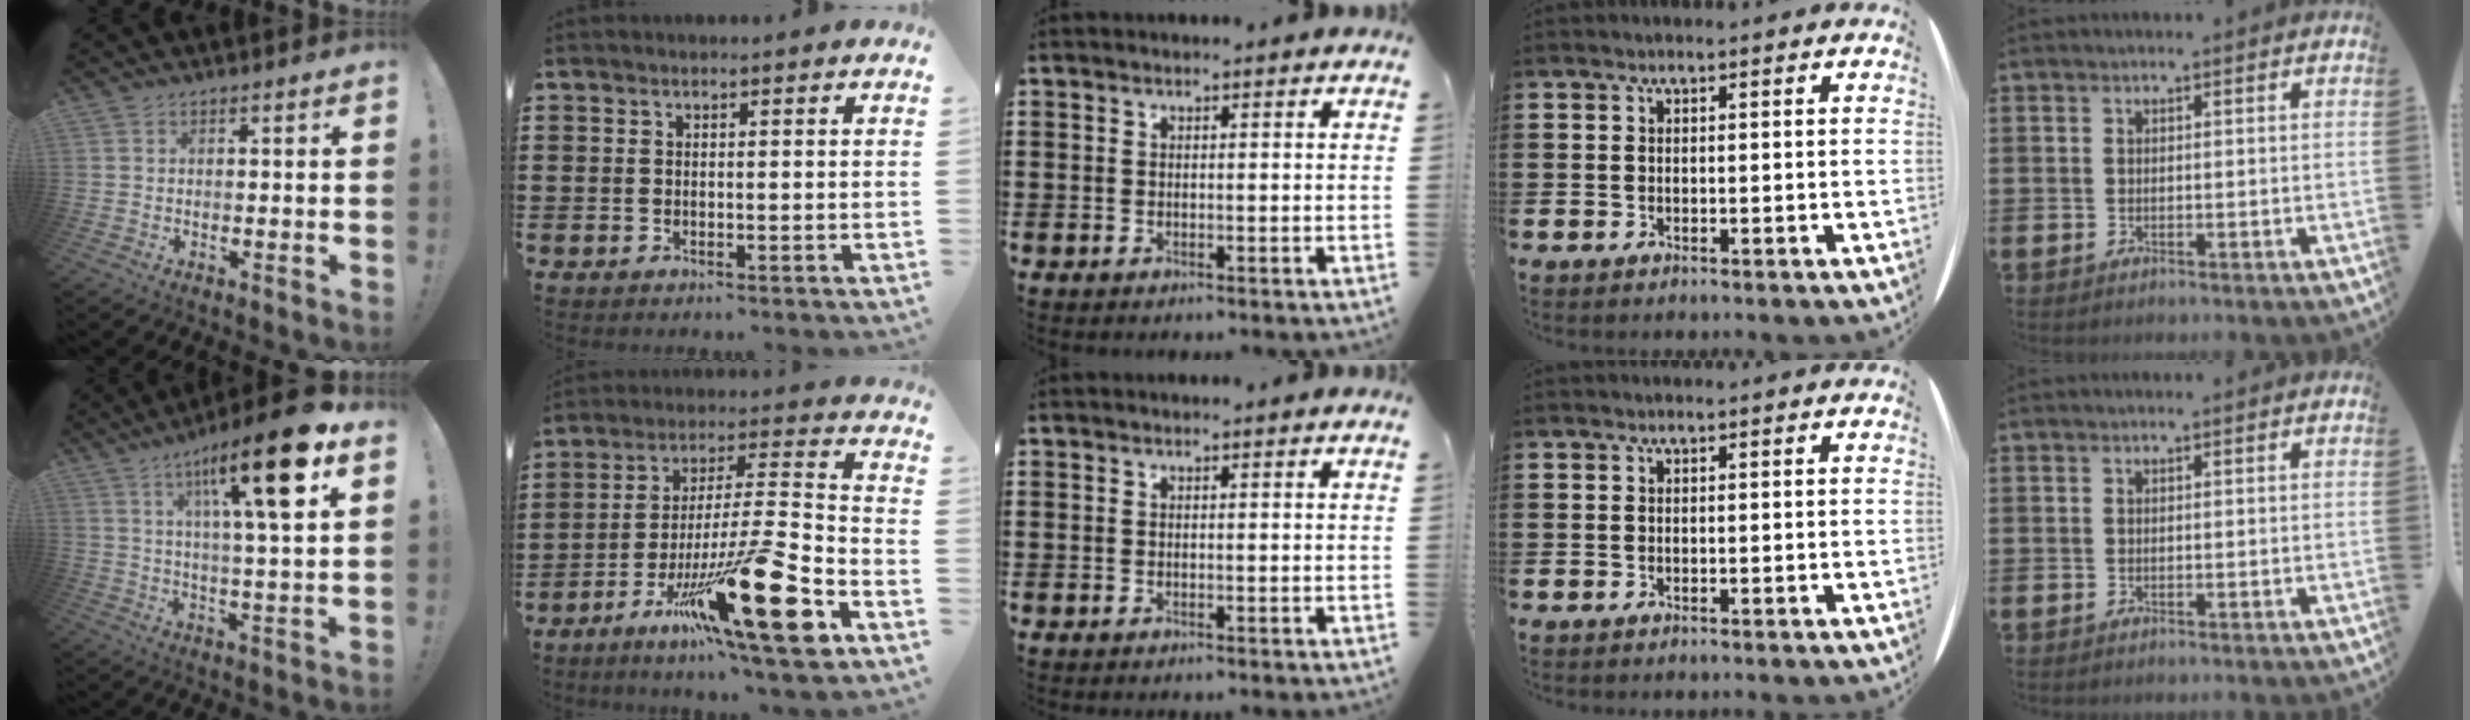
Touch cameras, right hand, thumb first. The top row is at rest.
{"thumb": {"total": 18.0, "force": [7.7, 3.2, 15.9], "torque": [-0.252, -0.029, 0.104]}, "index": {"total": 21.0, "force": [-11.7, 2.4, 17.3], "torque": [-0.293, 0.020, -0.190]}}